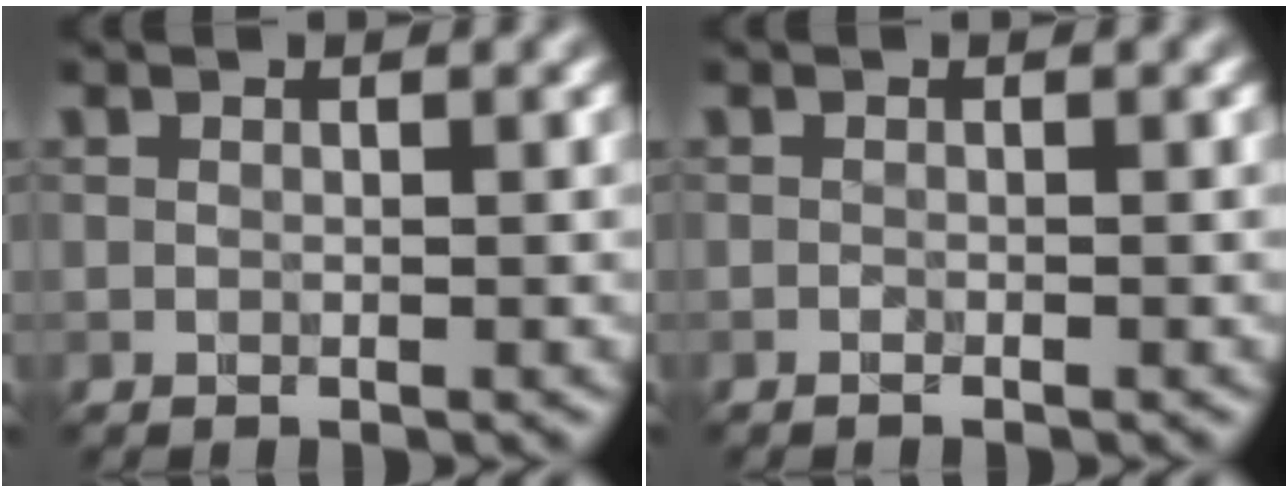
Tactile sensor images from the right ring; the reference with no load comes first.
{"total": 0.5, "force": [-0.5, 0.2, 0.1], "torque": [0.001, -0.006, -0.009]}